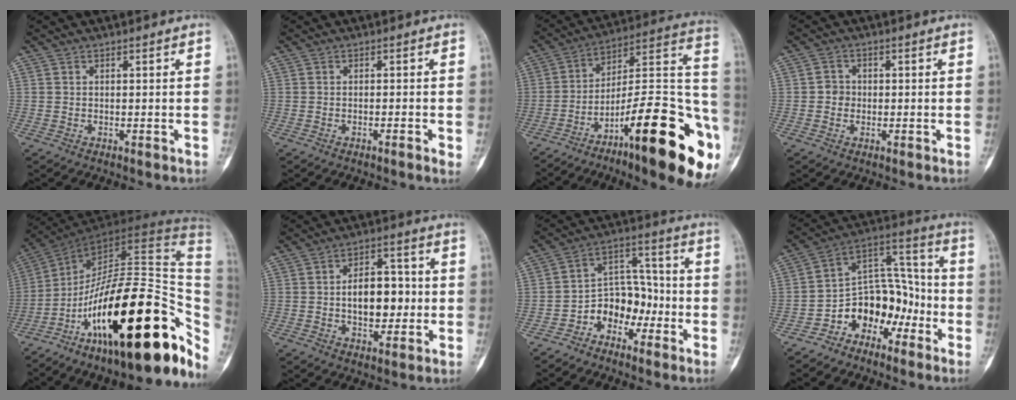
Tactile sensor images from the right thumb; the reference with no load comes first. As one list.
[{"total": 1.6, "force": [-0.7, 0.2, 1.5], "torque": [-0.027, -0.003, -0.013]}, {"total": 27.8, "force": [-12.5, 6.8, 23.9], "torque": [-0.270, 0.079, -0.188]}, {"total": 2.5, "force": [-0.3, 2.4, 0.8], "torque": [0.007, 0.011, -0.010]}, {"total": 34.7, "force": [-11.1, 13.6, 30.0], "torque": [-0.375, 0.075, -0.172]}, {"total": 11.0, "force": [-0.4, 6.8, 8.7], "torque": [-0.095, 0.019, -0.007]}, {"total": 9.9, "force": [-4.2, 7.2, 5.3], "torque": [-0.042, 0.066, -0.081]}, {"total": 13.4, "force": [-6.6, 9.4, 6.9], "torque": [-0.060, 0.099, -0.122]}]